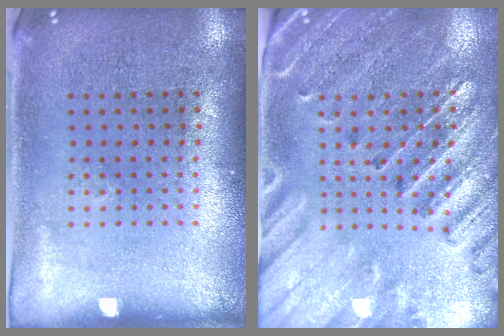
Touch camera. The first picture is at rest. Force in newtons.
{"total": 2.9, "press": 2.7, "slide": 0.9}